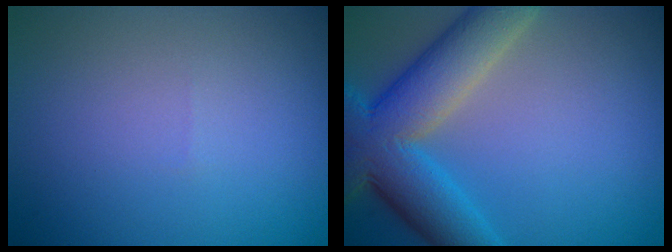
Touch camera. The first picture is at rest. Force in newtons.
{"total": 9.8, "press": 9.8, "slide": 0.6}